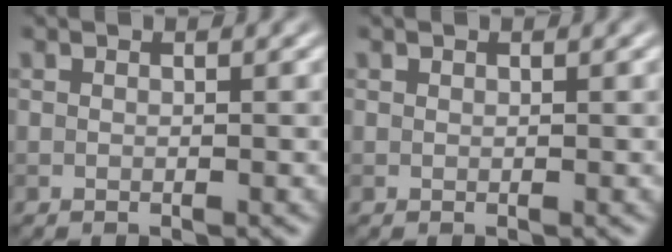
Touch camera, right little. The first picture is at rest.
{"total": 0.6, "force": [-0.2, -0.4, -0.3], "torque": [0.008, -0.002, -0.001]}